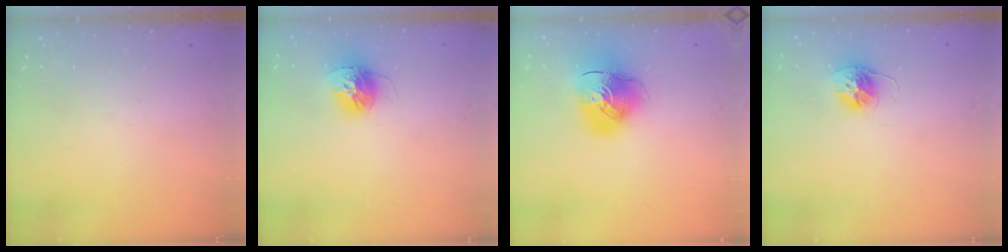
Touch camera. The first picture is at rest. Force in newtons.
{"total": 13.1, "press": 13.0, "slide": 1.1}
{"total": 12.8, "press": 12.7, "slide": 2.0}
{"total": 11.3, "press": 11.2, "slide": 0.8}